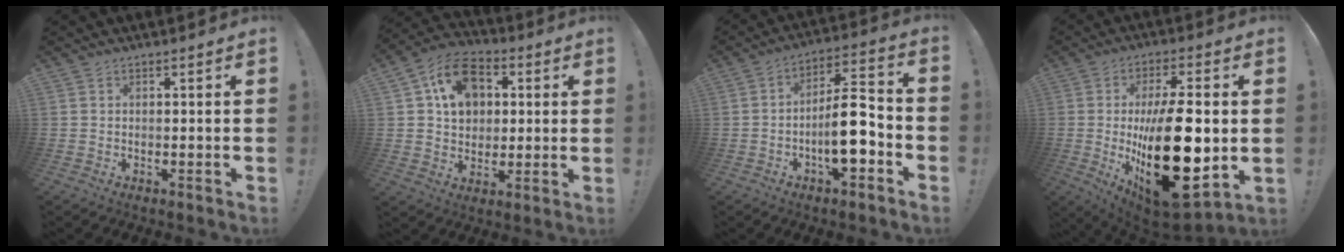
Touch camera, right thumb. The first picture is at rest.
{"total": 14.3, "force": [4.5, 11.2, 7.6], "torque": [-0.107, -0.007, 0.091]}
{"total": 14.0, "force": [-4.6, 5.4, 12.1], "torque": [-0.196, 0.024, -0.074]}
{"total": 28.7, "force": [-1.8, 13.0, 25.5], "torque": [-0.433, -0.014, -0.013]}